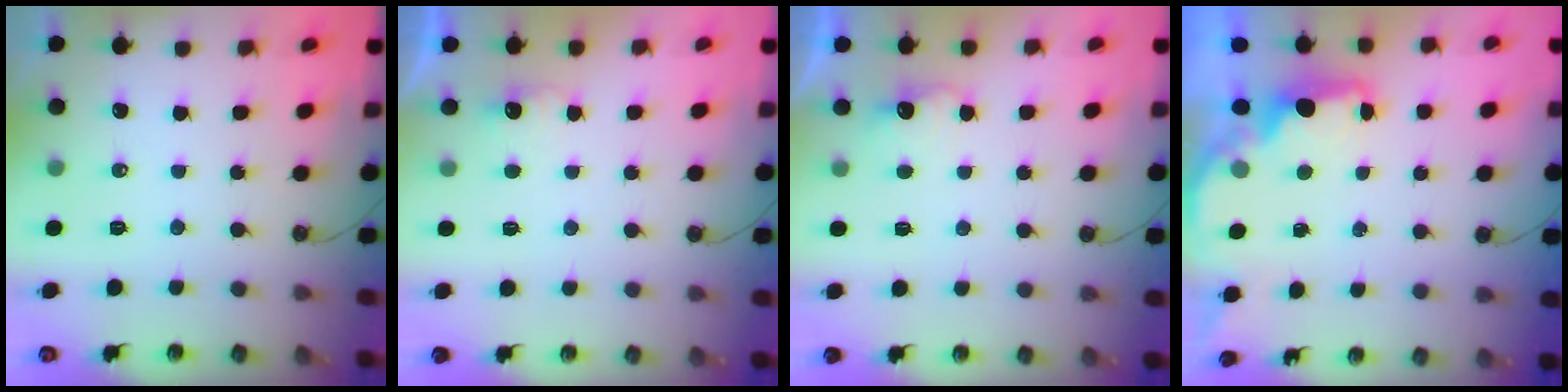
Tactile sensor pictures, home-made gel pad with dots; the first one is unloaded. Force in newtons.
{"total": 2.6, "press": 2.4, "slide": 0.8}
{"total": 2.8, "press": 2.7, "slide": 0.9}
{"total": 2.5, "press": 2.3, "slide": 0.8}